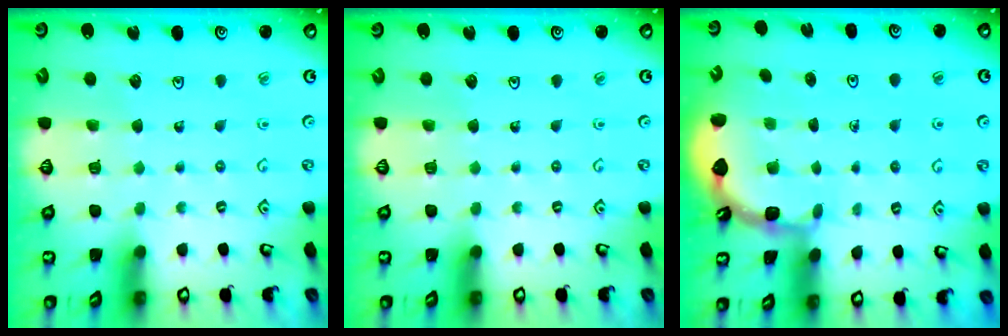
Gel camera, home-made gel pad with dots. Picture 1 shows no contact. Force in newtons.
{"total": 0.0}
{"total": 2.1, "press": 2.1, "slide": 0.2}